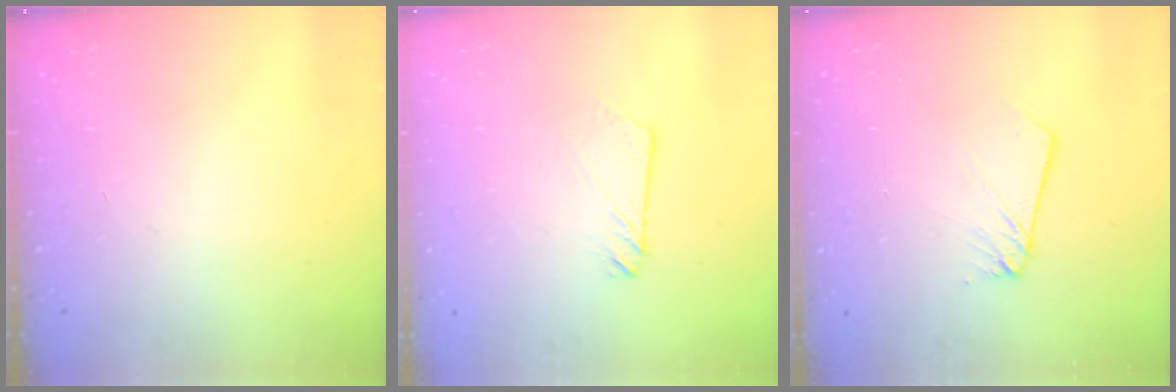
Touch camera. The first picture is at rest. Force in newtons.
{"total": 2.4, "press": 2.4, "slide": 0.2}
{"total": 2.5, "press": 2.5, "slide": 0.1}